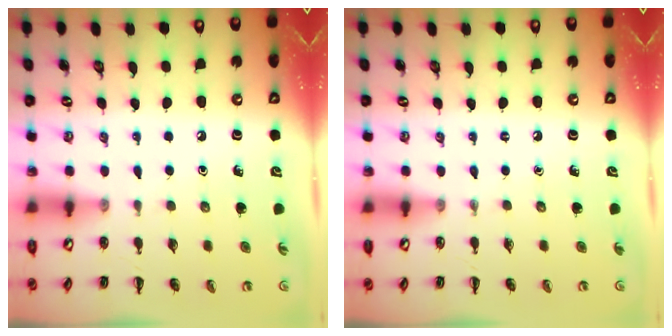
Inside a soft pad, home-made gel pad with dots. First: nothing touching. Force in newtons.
{"total": 0.0}